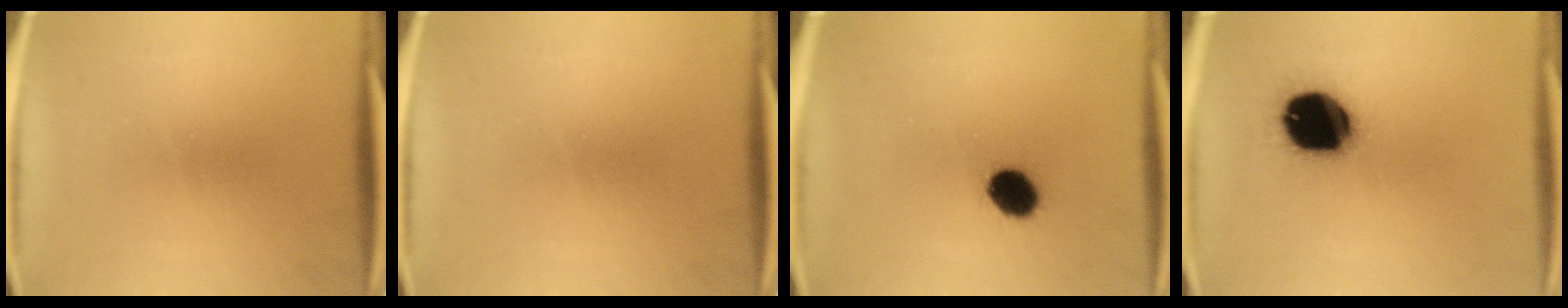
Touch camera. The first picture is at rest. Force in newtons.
{"total": 0.0}
{"total": 7.6}
{"total": 19.8}